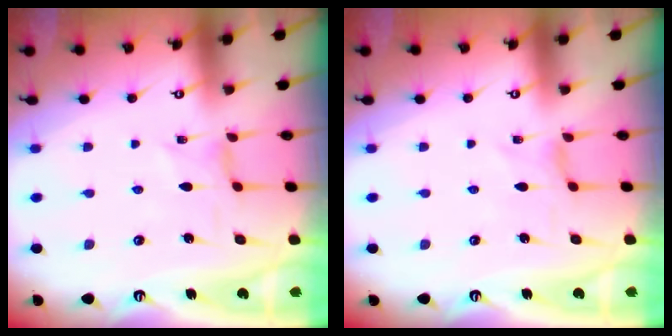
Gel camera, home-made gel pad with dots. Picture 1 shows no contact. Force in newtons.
{"total": 0.0}